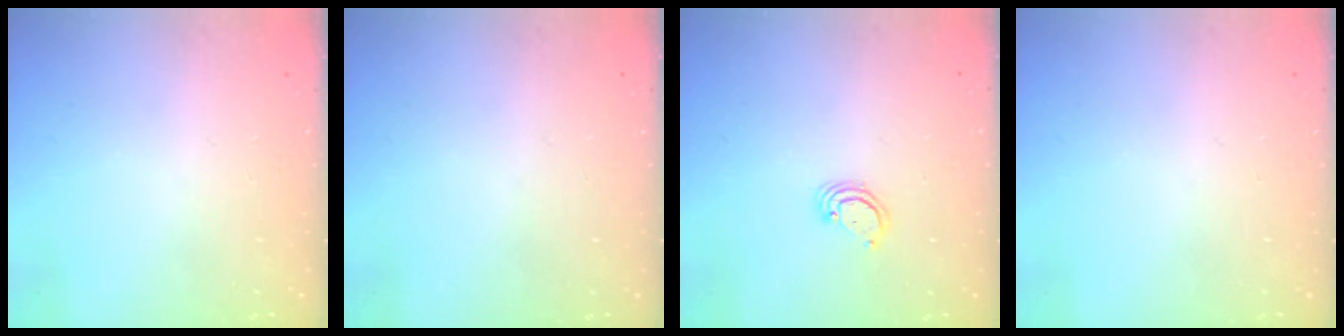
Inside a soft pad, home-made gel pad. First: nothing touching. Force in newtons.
{"total": 0.0}
{"total": 2.6, "press": 2.6, "slide": 0.2}
{"total": 0.0}